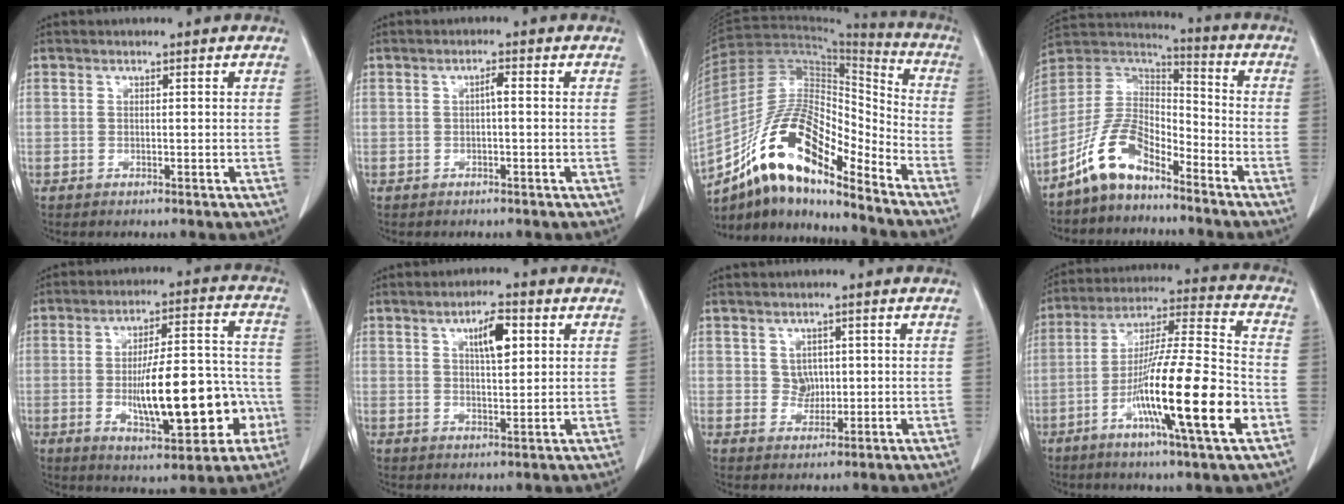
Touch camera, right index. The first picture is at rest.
{"total": 1.3, "force": [-0.1, 0.2, 1.3], "torque": [-0.022, 0.004, -0.001]}
{"total": 16.8, "force": [-11.5, 4.8, 11.2], "torque": [-0.203, 0.035, -0.200]}
{"total": 10.5, "force": [-7.4, 4.8, 5.7], "torque": [-0.127, 0.030, -0.147]}
{"total": 16.9, "force": [-4.0, 5.1, 15.6], "torque": [-0.238, 0.022, -0.051]}
{"total": 5.6, "force": [2.1, 1.6, 4.9], "torque": [-0.083, 0.004, 0.036]}
{"total": 2.6, "force": [0.5, 2.2, 1.2], "torque": [-0.017, 0.000, 0.011]}
{"total": 19.6, "force": [-7.1, 0.4, 18.2], "torque": [-0.317, -0.018, -0.125]}